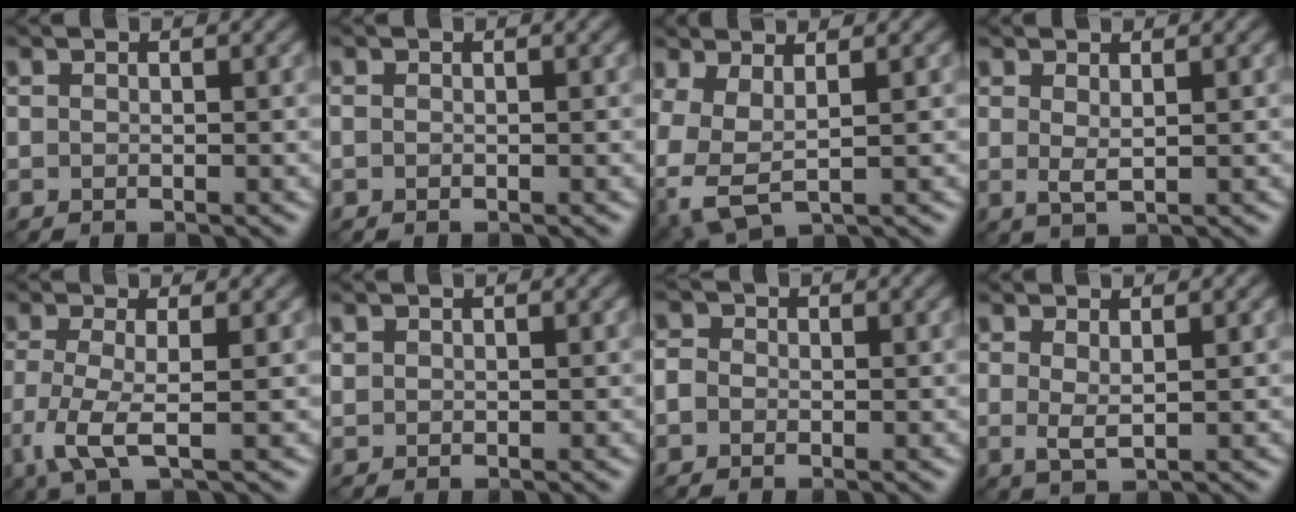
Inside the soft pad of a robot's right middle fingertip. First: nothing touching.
{"total": 0.0}
{"total": 4.7, "force": [-0.8, 2.3, 4.0], "torque": [-0.114, -0.008, -0.015]}
{"total": 1.3, "force": [0.5, 0.3, 1.1], "torque": [-0.024, 0.000, 0.011]}
{"total": 3.7, "force": [-0.9, 0.9, 3.4], "torque": [-0.086, -0.004, -0.023]}
{"total": 0.6, "force": [0.4, 0.4, 0.0], "torque": [0.002, 0.006, 0.006]}
{"total": 1.6, "force": [0.0, 1.5, 0.6], "torque": [-0.007, 0.009, -0.016]}
{"total": 1.6, "force": [0.6, 0.4, 1.4], "torque": [-0.031, 0.000, 0.012]}